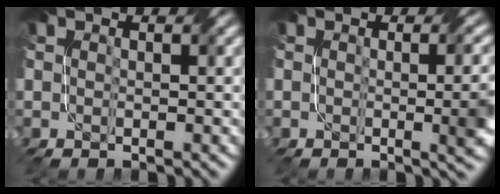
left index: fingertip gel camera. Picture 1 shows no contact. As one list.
[{"total": 5.1, "force": [-0.3, 1.8, 4.7], "torque": [-0.040, -0.002, -0.002]}]